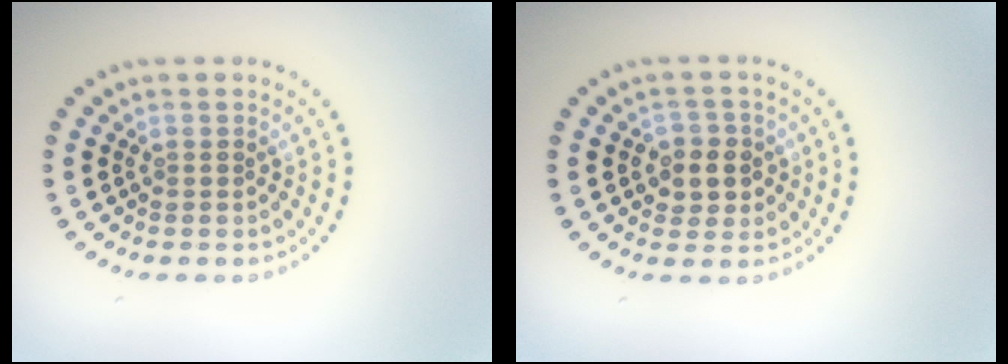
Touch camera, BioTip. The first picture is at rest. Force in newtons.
{"total": 2.8, "press": 2.6, "slide": 1.0}